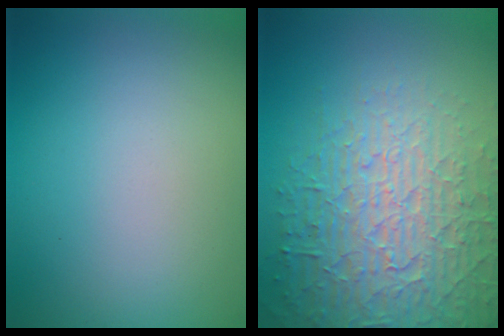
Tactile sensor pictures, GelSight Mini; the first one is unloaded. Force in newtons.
{"total": 7.4, "press": 7.2, "slide": 1.8}